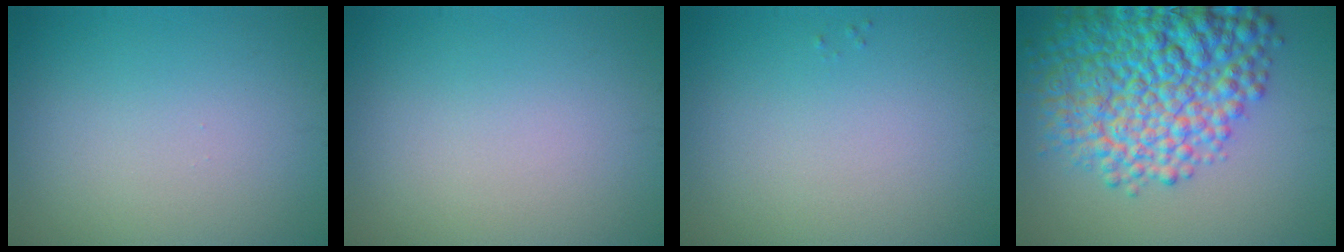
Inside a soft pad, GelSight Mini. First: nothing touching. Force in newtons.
{"total": 0.0}
{"total": 0.0}
{"total": 11.3, "press": 11.2, "slide": 0.4}